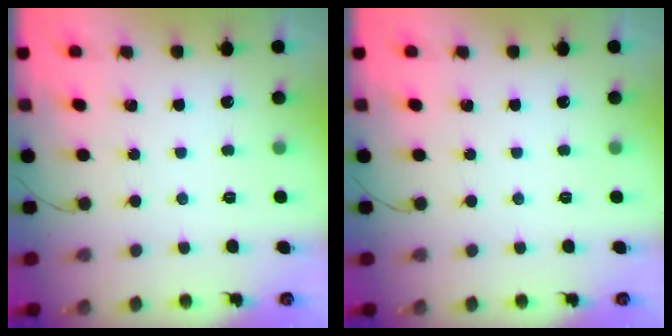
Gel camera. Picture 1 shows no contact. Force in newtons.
{"total": 0.0}